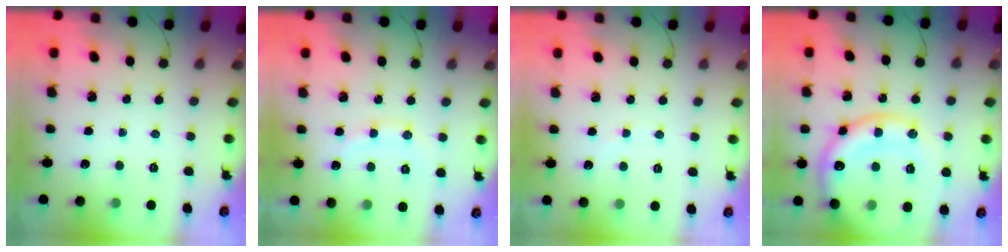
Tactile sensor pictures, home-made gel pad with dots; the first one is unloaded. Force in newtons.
{"total": 8.6, "press": 8.6, "slide": 0.6}
{"total": 2.7, "press": 2.7, "slide": 0.7}
{"total": 21.3, "press": 21.1, "slide": 2.5}